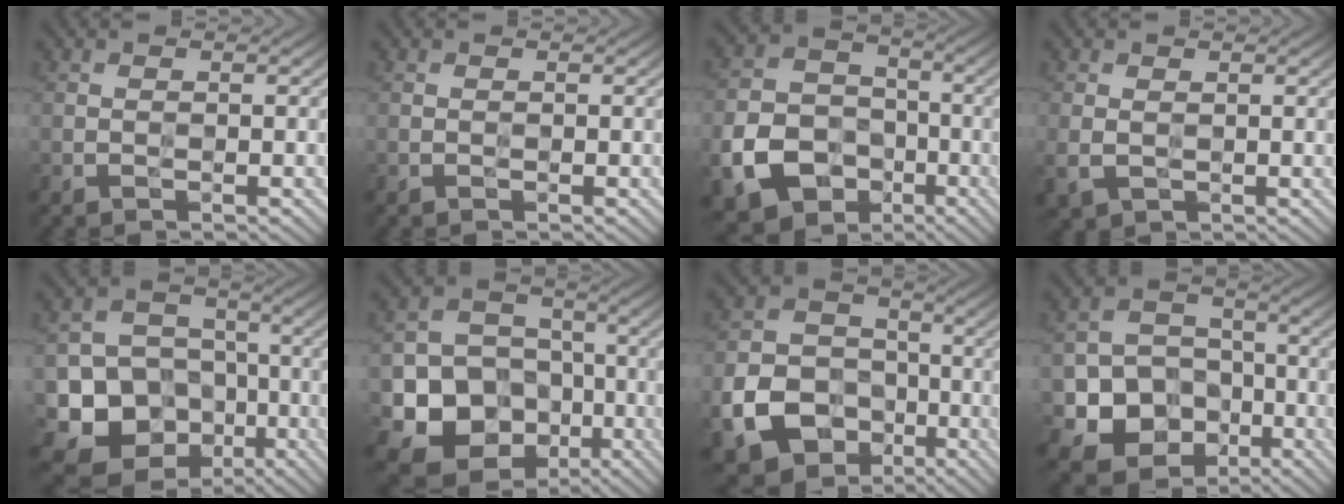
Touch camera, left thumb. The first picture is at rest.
{"total": 0.0}
{"total": 11.4, "force": [-4.6, 8.8, 5.6], "torque": [-0.134, -0.028, -0.097]}
{"total": 2.9, "force": [0.1, 2.1, 1.9], "torque": [-0.053, -0.006, 0.002]}
{"total": 15.2, "force": [-6.1, 12.9, 5.4], "torque": [-0.129, -0.037, -0.111]}
{"total": 14.9, "force": [-5.1, 12.8, 5.8], "torque": [-0.137, -0.033, -0.107]}
{"total": 12.8, "force": [-5.1, 10.0, 6.2], "torque": [-0.144, -0.037, -0.102]}
{"total": 10.8, "force": [-4.0, 9.0, 4.5], "torque": [-0.100, -0.028, -0.096]}